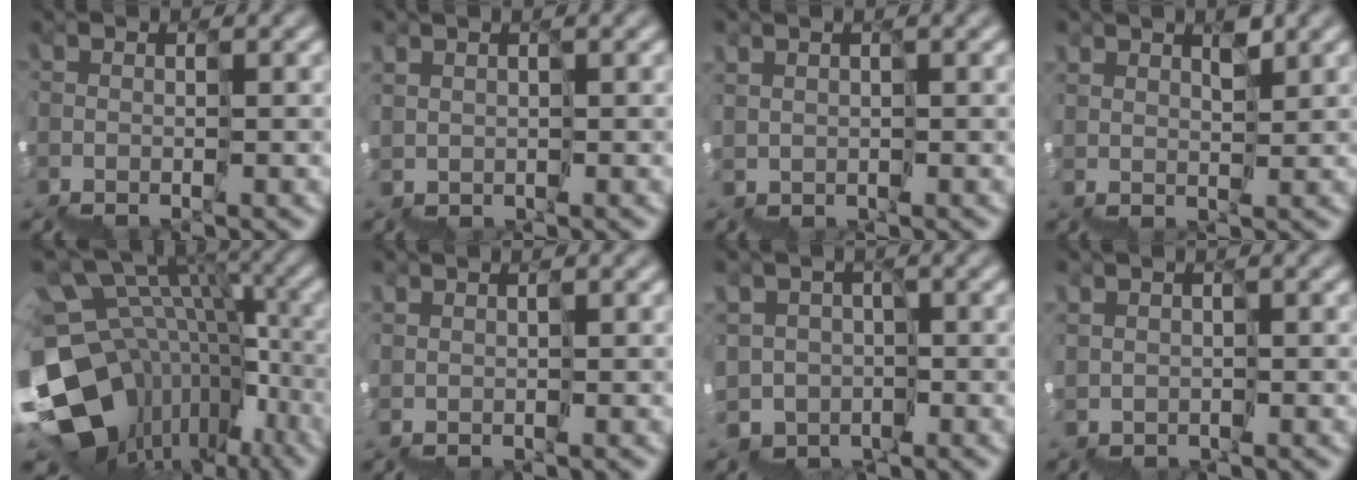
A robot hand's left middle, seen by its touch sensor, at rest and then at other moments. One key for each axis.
{"total": 1.6, "fx": 0.5, "fy": 1.1, "fz": 1.0, "tx": -0.009, "ty": -0.003, "tz": 0.012}
{"total": 1.6, "fx": 0.3, "fy": 1.3, "fz": 0.9, "tx": -0.008, "ty": -0.004, "tz": 0.008}
{"total": 4.8, "fx": 2.3, "fy": 2.6, "fz": 3.3, "tx": -0.048, "ty": 0.007, "tz": 0.046}
{"total": 13.7, "fx": -2.9, "fy": 10.8, "fz": 7.9, "tx": -0.154, "ty": 0.018, "tz": -0.012}
{"total": 1.5, "fx": 0.4, "fy": 0.7, "fz": 1.3, "tx": -0.015, "ty": -0.005, "tz": 0.014}
{"total": 3.1, "fx": 0.2, "fy": 3.0, "fz": -0.4, "tx": 0.027, "ty": 0.024, "tz": -0.004}
{"total": 1.8, "fx": 0.2, "fy": 1.6, "fz": 0.9, "tx": -0.007, "ty": -0.003, "tz": 0.007}